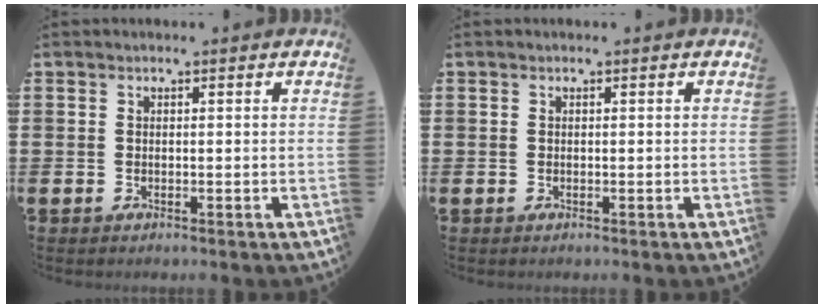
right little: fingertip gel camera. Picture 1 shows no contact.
{"total": 0.0}